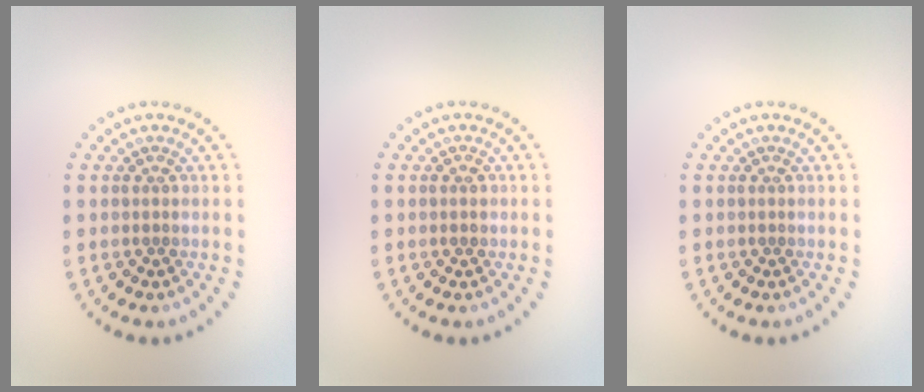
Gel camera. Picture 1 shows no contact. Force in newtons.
{"total": 1.1, "press": 1.1, "slide": 0.0}
{"total": 0.0}